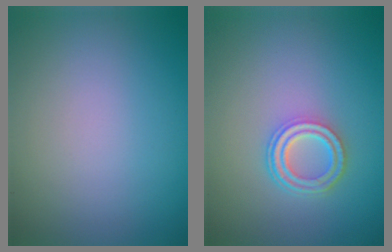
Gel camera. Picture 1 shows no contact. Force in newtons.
{"total": 3.4, "press": 2.6, "slide": 2.2}